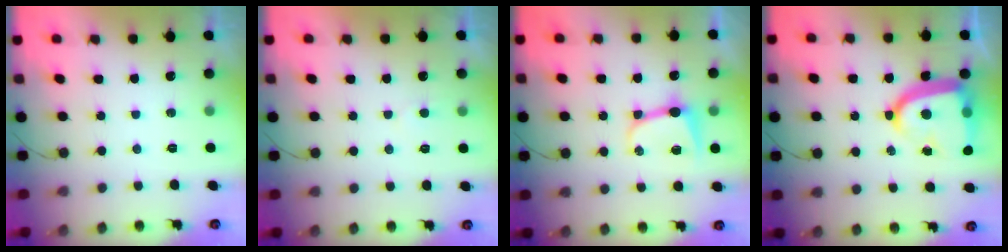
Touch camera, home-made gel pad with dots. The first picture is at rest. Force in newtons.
{"total": 2.8, "press": 2.8, "slide": 0.3}
{"total": 8.3, "press": 8.2, "slide": 0.8}
{"total": 15.8, "press": 15.7, "slide": 1.1}